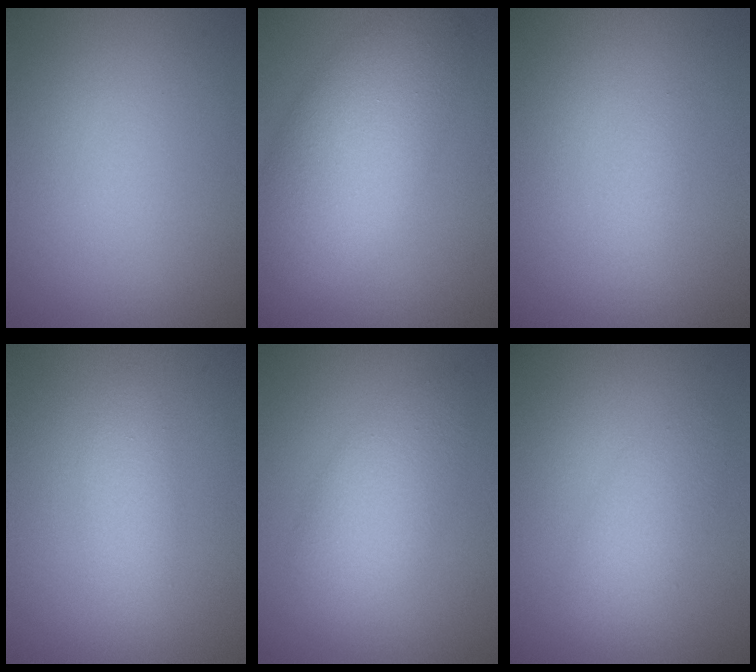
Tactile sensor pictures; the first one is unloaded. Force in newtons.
{"total": 7.9, "press": 7.9, "slide": 0.2}
{"total": 0.9, "press": 0.9, "slide": 0.0}
{"total": 1.9, "press": 1.9, "slide": 0.1}
{"total": 4.3, "press": 4.3, "slide": 0.2}
{"total": 2.8, "press": 2.8, "slide": 0.1}